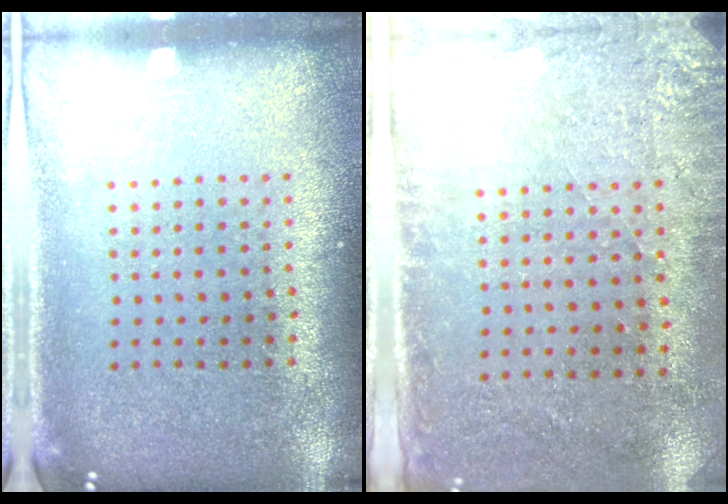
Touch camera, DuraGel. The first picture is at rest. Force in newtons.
{"total": 2.8, "press": 2.3, "slide": 1.6}